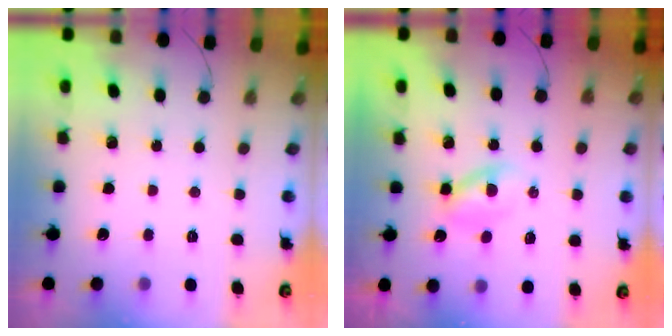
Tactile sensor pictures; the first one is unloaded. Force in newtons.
{"total": 3.0, "press": 2.7, "slide": 1.3}